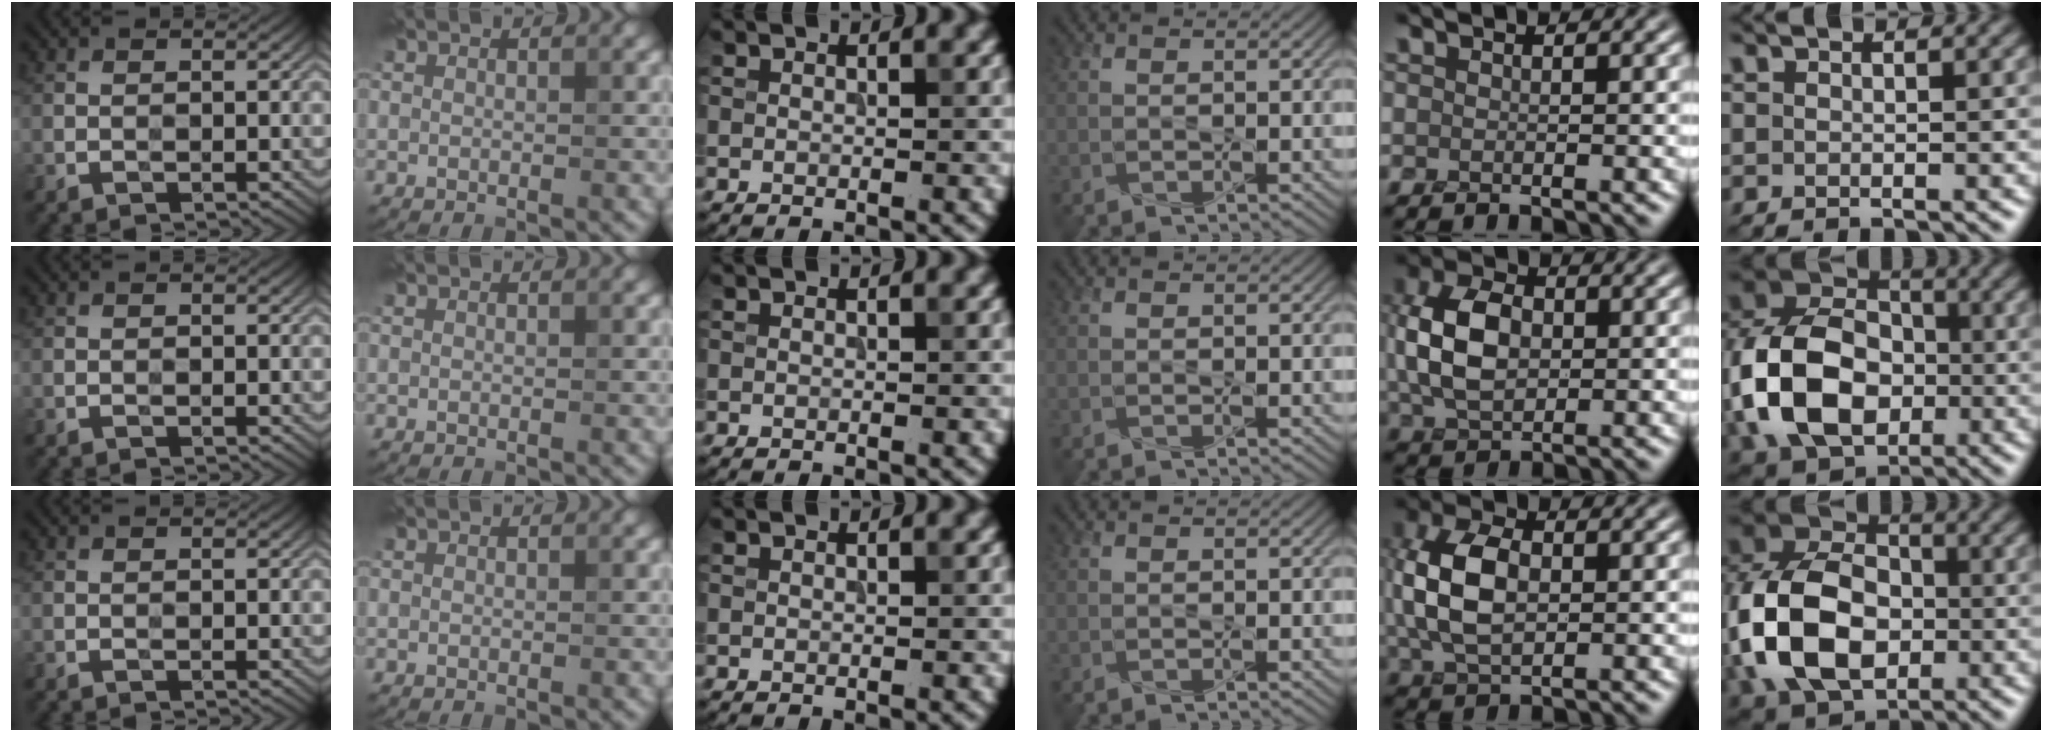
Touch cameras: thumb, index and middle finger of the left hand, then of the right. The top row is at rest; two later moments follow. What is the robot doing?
{"motion": "press", "object": "stapler"}